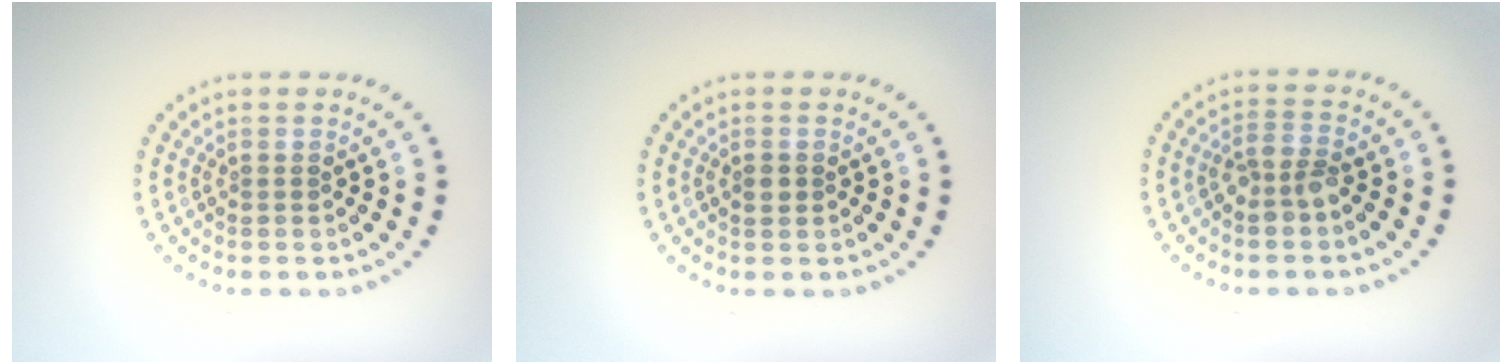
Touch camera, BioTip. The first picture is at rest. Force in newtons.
{"total": 1.1, "press": 1.1, "slide": 0.1}
{"total": 2.4, "press": 2.3, "slide": 0.7}